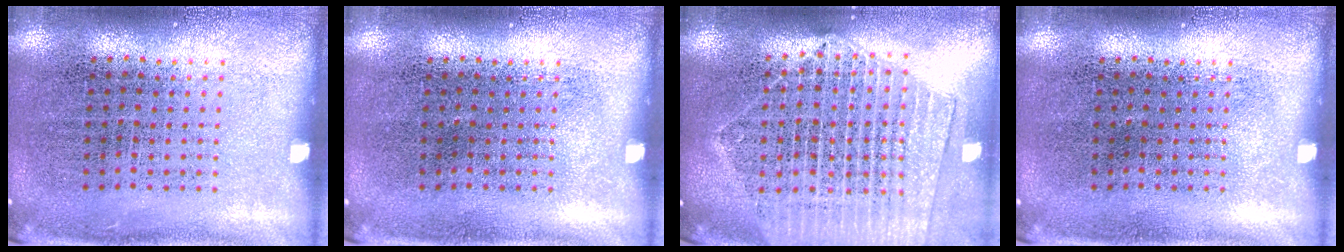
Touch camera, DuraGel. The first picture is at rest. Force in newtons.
{"total": 0.0}
{"total": 2.1, "press": 1.9, "slide": 0.9}
{"total": 0.0}